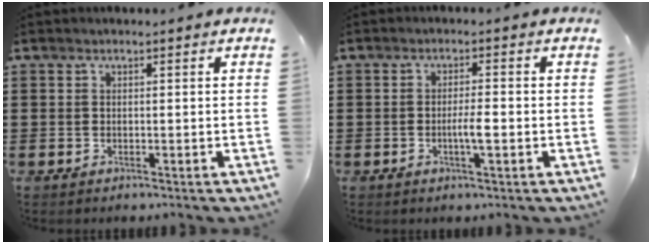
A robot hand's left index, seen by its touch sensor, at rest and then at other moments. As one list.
[{"total": 3.2, "force": [-0.8, 0.5, 3.0], "torque": [-0.054, 0.001, -0.015]}]